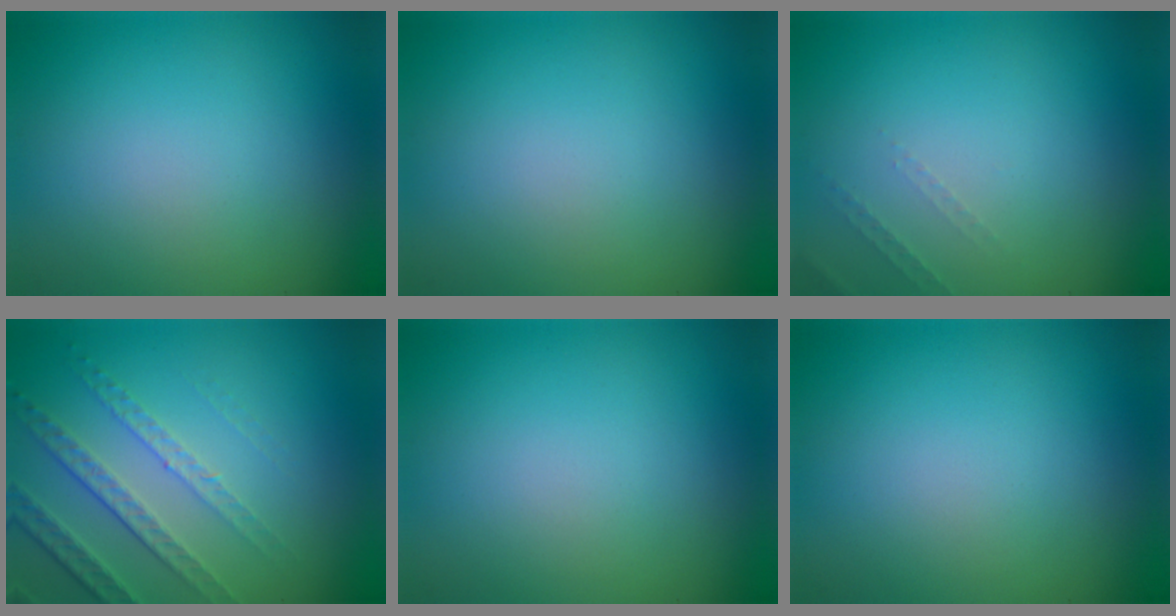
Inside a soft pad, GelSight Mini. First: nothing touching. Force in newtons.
{"total": 0.0}
{"total": 0.9, "press": 0.9, "slide": 0.3}
{"total": 4.6, "press": 3.2, "slide": 3.3}
{"total": 0.0}
{"total": 0.0}